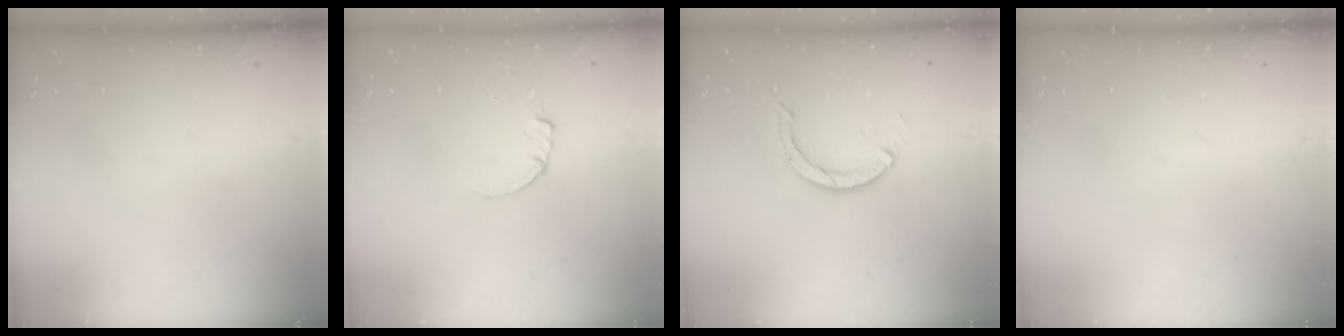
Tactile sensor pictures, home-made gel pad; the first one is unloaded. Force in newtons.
{"total": 0.6, "press": 0.6, "slide": 0.1}
{"total": 3.6, "press": 3.5, "slide": 0.5}
{"total": 0.0}